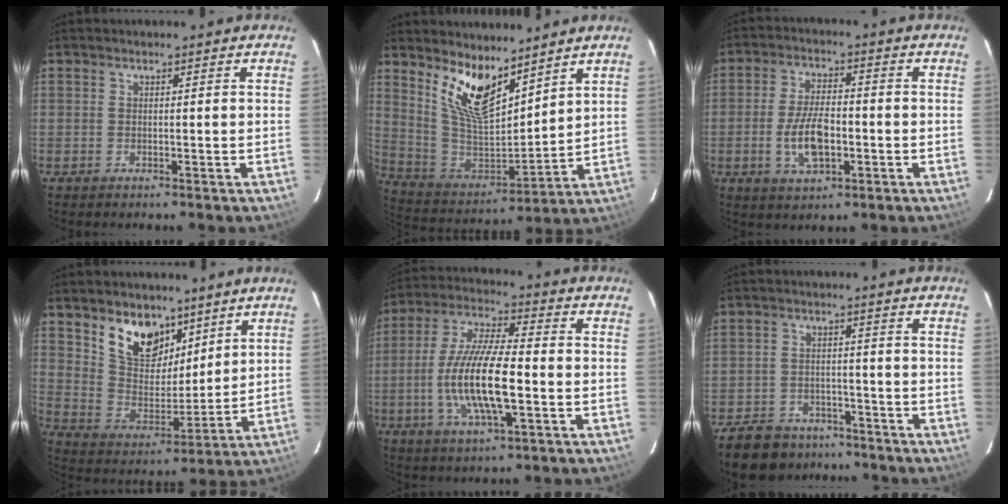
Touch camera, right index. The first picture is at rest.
{"total": 13.9, "force": [9.7, 5.8, 8.1], "torque": [-0.159, -0.011, 0.197]}
{"total": 9.0, "force": [-2.3, 4.2, 7.6], "torque": [-0.153, 0.000, -0.038]}
{"total": 13.1, "force": [8.3, 7.7, 6.5], "torque": [-0.125, 0.001, 0.161]}
{"total": 14.9, "force": [-3.3, 3.8, 14.0], "torque": [-0.284, -0.004, -0.062]}
{"total": 13.0, "force": [-9.8, 7.4, 4.3], "torque": [-0.120, 0.010, -0.139]}